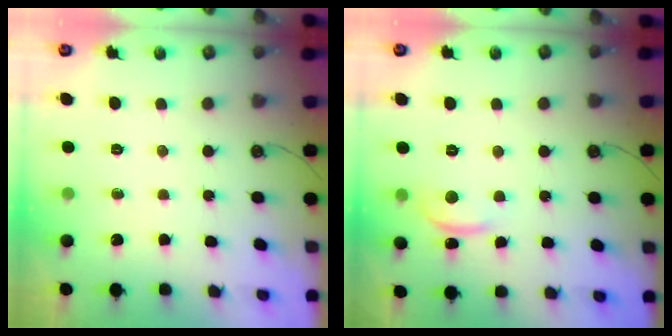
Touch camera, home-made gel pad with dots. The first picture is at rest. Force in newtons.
{"total": 2.1, "press": 2.0, "slide": 0.4}